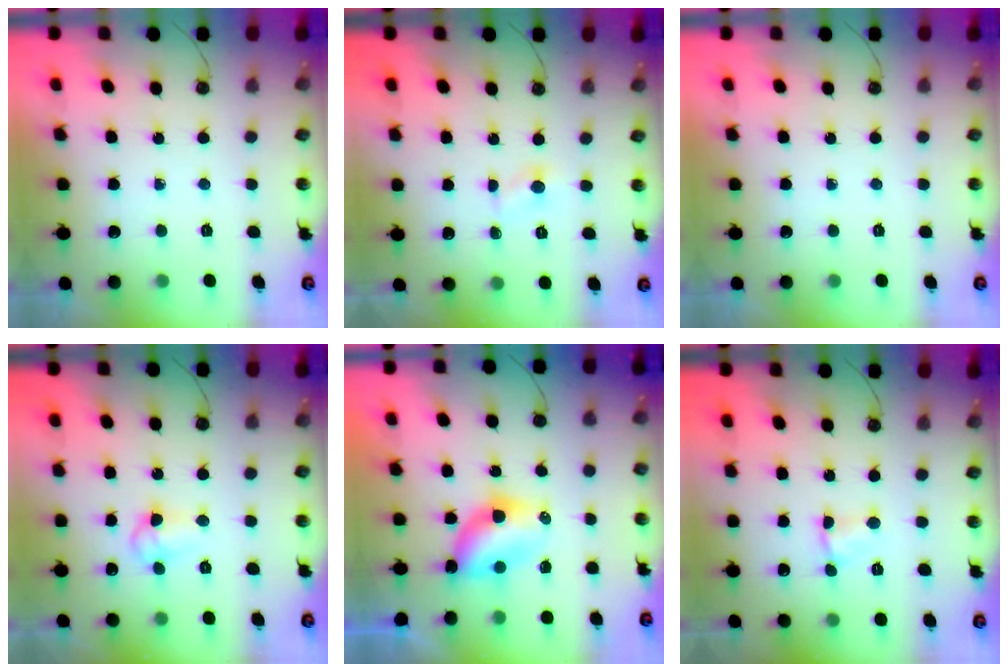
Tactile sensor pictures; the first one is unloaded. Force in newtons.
{"total": 2.6, "press": 2.6, "slide": 0.3}
{"total": 0.0}
{"total": 6.1, "press": 6.0, "slide": 1.0}
{"total": 6.3, "press": 6.3, "slide": 0.2}
{"total": 1.9, "press": 1.9, "slide": 0.3}